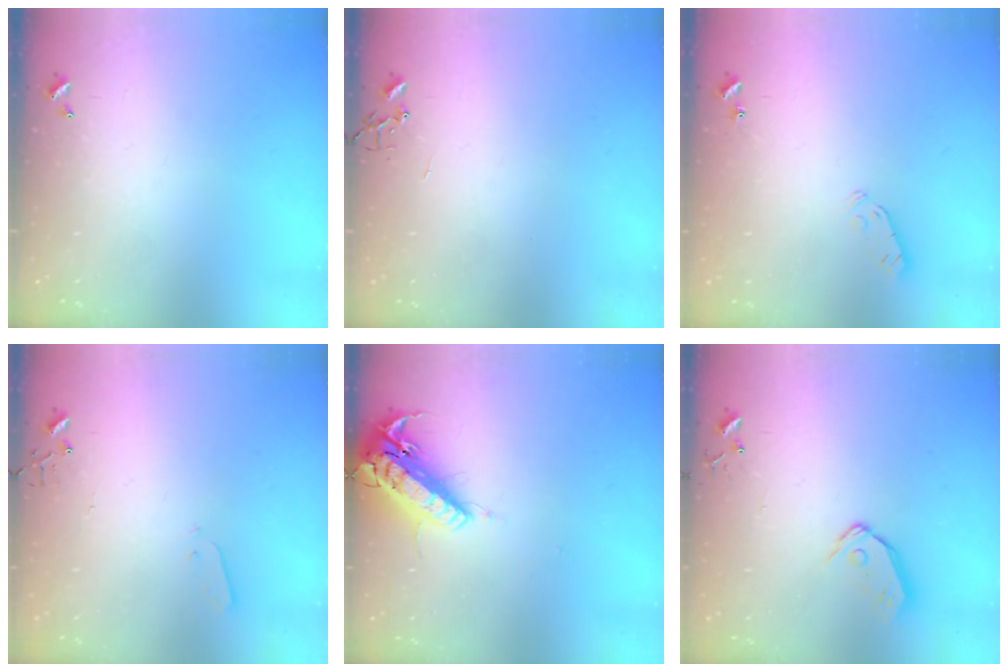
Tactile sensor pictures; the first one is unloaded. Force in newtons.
{"total": 0.0}
{"total": 3.8, "press": 3.7, "slide": 0.8}
{"total": 1.9, "press": 1.9, "slide": 0.4}
{"total": 17.6, "press": 17.3, "slide": 3.4}
{"total": 9.3, "press": 9.2, "slide": 1.2}